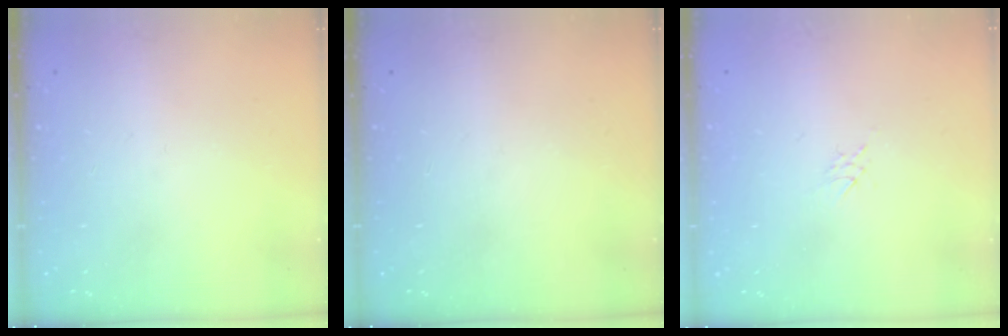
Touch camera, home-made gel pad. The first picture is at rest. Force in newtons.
{"total": 0.0}
{"total": 2.2, "press": 2.2, "slide": 0.4}